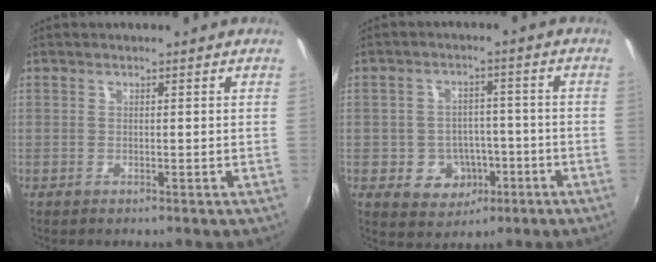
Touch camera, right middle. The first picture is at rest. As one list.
[{"total": 8.0, "force": [-3.0, 6.8, 2.9], "torque": [-0.072, 0.014, -0.025]}]